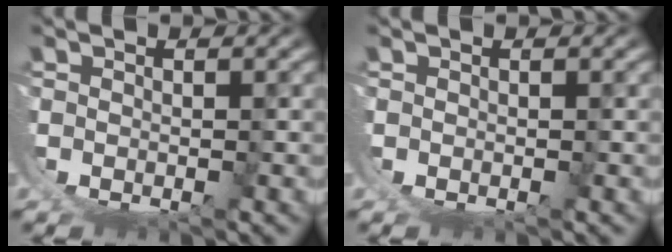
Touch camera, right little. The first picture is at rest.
{"total": 0.0}